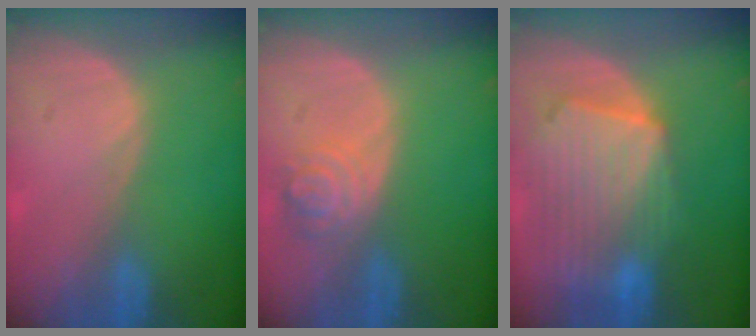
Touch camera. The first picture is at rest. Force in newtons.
{"total": 4.3, "press": 4.1, "slide": 1.3}
{"total": 10.9, "press": 9.5, "slide": 5.3}